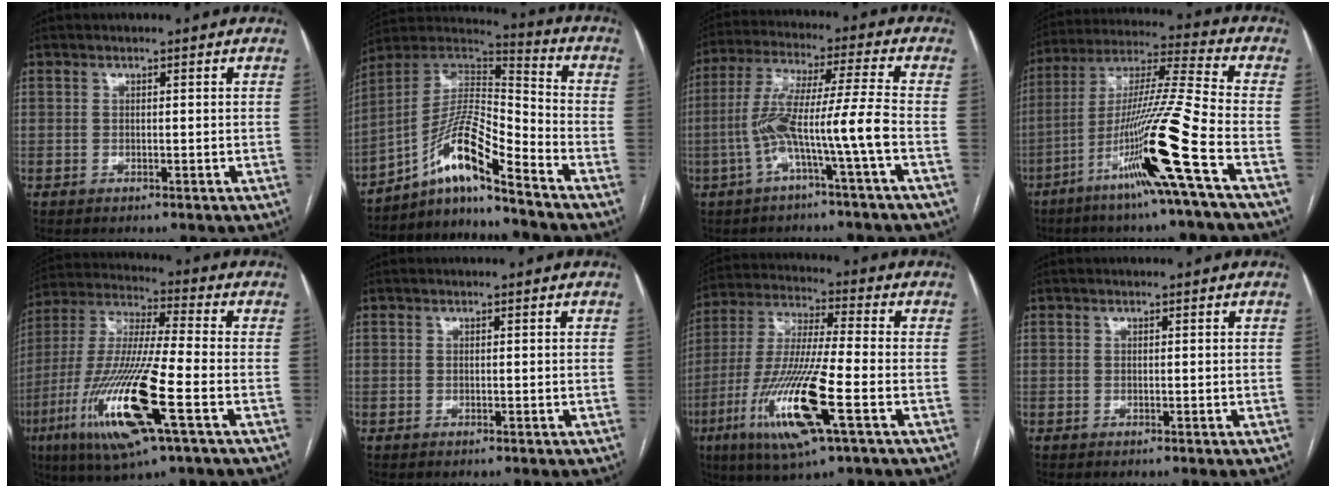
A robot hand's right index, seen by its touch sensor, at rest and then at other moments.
{"total": 12.1, "force": [-8.2, 0.7, 8.8], "torque": [-0.170, 0.023, -0.149]}
{"total": 10.5, "force": [-3.6, -1.3, 9.8], "torque": [-0.204, 0.023, -0.069]}
{"total": 18.2, "force": [-8.0, -2.3, 16.2], "torque": [-0.320, -0.024, -0.152]}
{"total": 19.4, "force": [-7.2, 1.4, 17.9], "torque": [-0.392, -0.029, -0.134]}
{"total": 0.0}
{"total": 16.8, "force": [-6.2, 1.0, 15.6], "torque": [-0.328, -0.023, -0.115]}
{"total": 0.0}